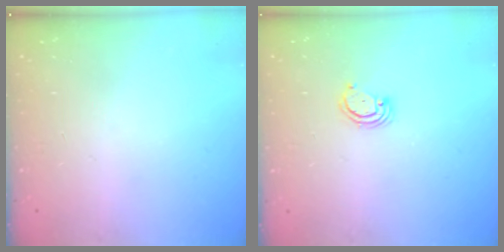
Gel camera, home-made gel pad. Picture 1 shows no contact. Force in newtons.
{"total": 2.9, "press": 2.9, "slide": 0.2}